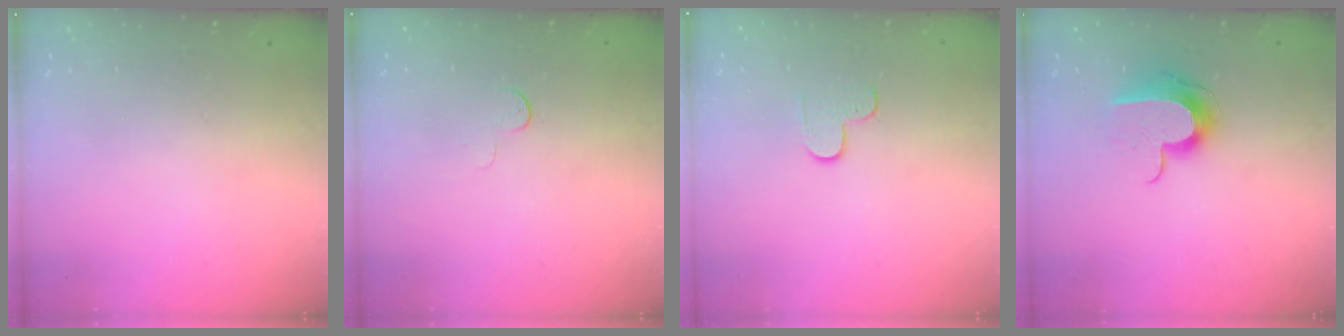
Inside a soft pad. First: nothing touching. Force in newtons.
{"total": 3.4, "press": 3.4, "slide": 0.4}
{"total": 4.0, "press": 4.0, "slide": 0.3}
{"total": 9.7, "press": 9.7, "slide": 0.4}